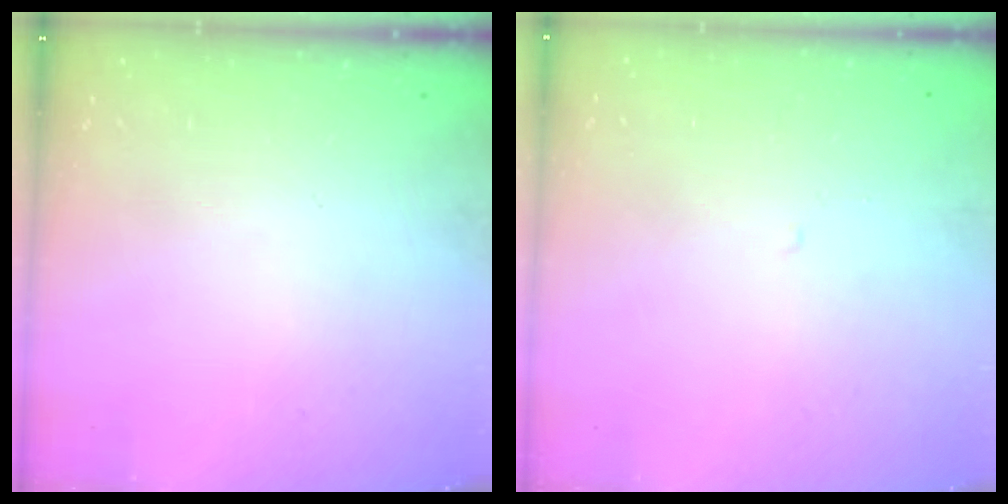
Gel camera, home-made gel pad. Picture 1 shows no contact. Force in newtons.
{"total": 1.6, "press": 1.6, "slide": 0.3}